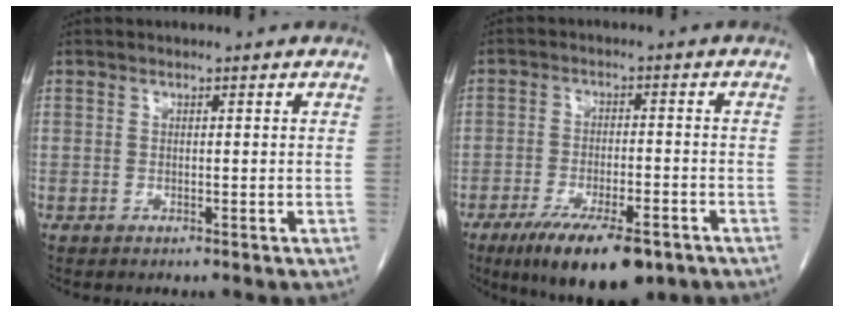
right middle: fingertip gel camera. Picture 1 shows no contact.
{"total": 12.0, "force": [-7.9, 3.5, 8.2], "torque": [-0.132, -0.015, -0.125]}